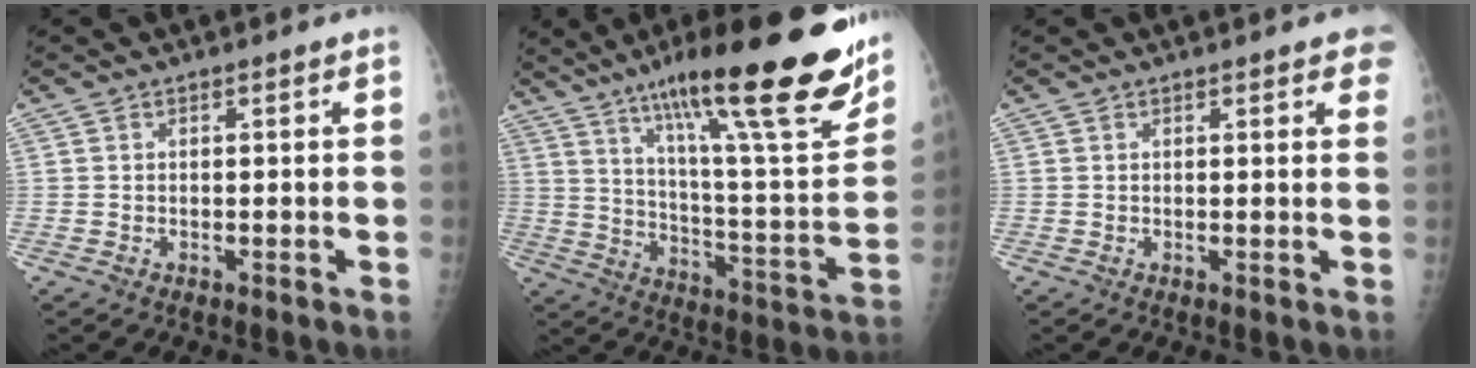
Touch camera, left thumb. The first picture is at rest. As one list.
[{"total": 30.4, "force": [19.8, 4.8, 22.6], "torque": [-0.321, -0.066, 0.300]}, {"total": 4.7, "force": [2.9, 1.4, 3.5], "torque": [-0.022, 0.001, 0.027]}]